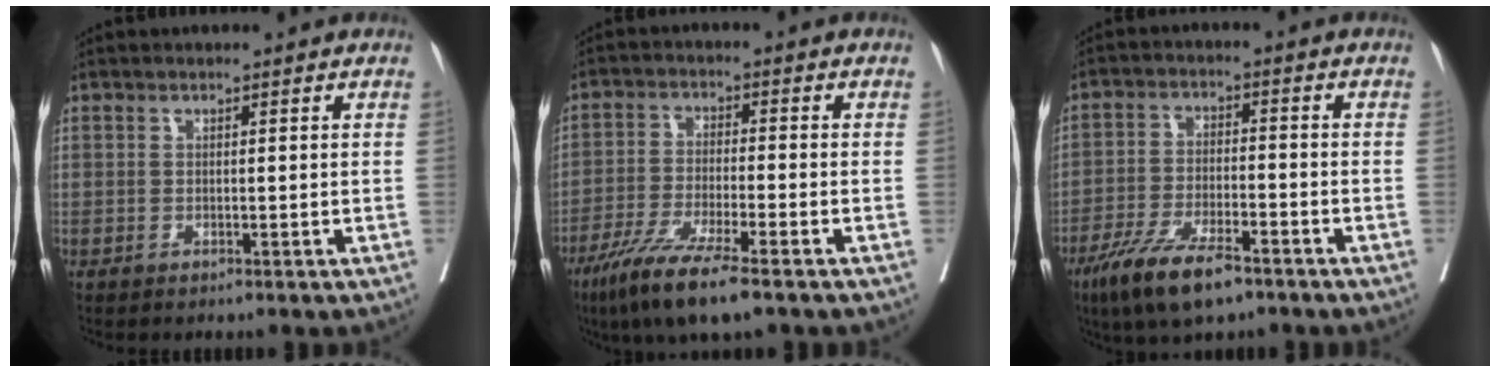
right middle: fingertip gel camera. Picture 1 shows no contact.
{"total": 9.9, "force": [-6.6, 0.5, 7.3], "torque": [-0.137, -0.028, -0.119]}
{"total": 10.1, "force": [-6.8, 2.4, 7.1], "torque": [-0.135, -0.017, -0.120]}